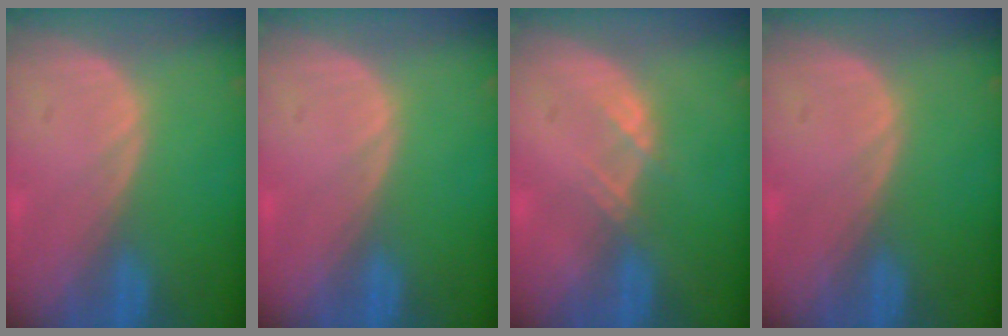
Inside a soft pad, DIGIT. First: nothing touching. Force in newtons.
{"total": 0.0}
{"total": 1.5, "press": 1.4, "slide": 0.2}
{"total": 0.0}